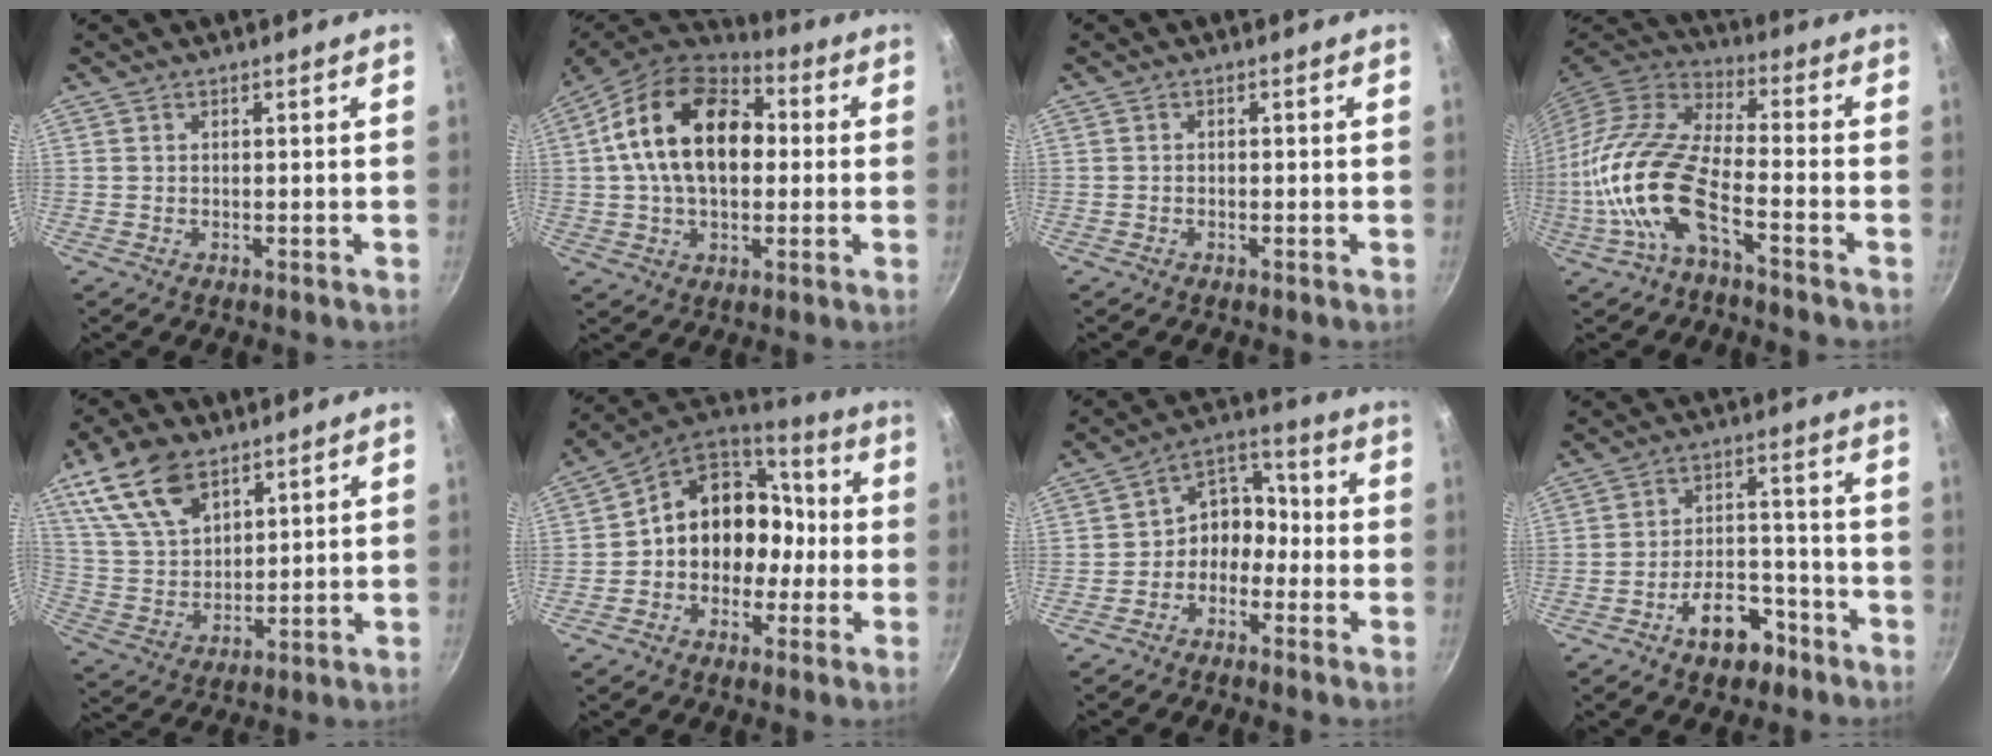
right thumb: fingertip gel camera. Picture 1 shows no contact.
{"total": 20.0, "force": [2.6, 13.0, 15.0], "torque": [-0.227, 0.026, 0.026]}
{"total": 0.6, "force": [-0.3, 0.4, 0.3], "torque": [-0.008, 0.004, -0.006]}
{"total": 16.8, "force": [-5.8, 6.7, 14.3], "torque": [-0.286, 0.039, -0.127]}
{"total": 14.3, "force": [8.3, 7.9, 8.5], "torque": [-0.145, -0.026, 0.171]}
{"total": 15.4, "force": [-1.7, 12.9, 8.3], "torque": [-0.077, 0.064, -0.038]}
{"total": 8.2, "force": [-2.6, 6.5, 4.3], "torque": [-0.024, 0.055, -0.063]}
{"total": 9.9, "force": [-6.0, 5.6, 5.5], "torque": [-0.053, 0.060, -0.088]}